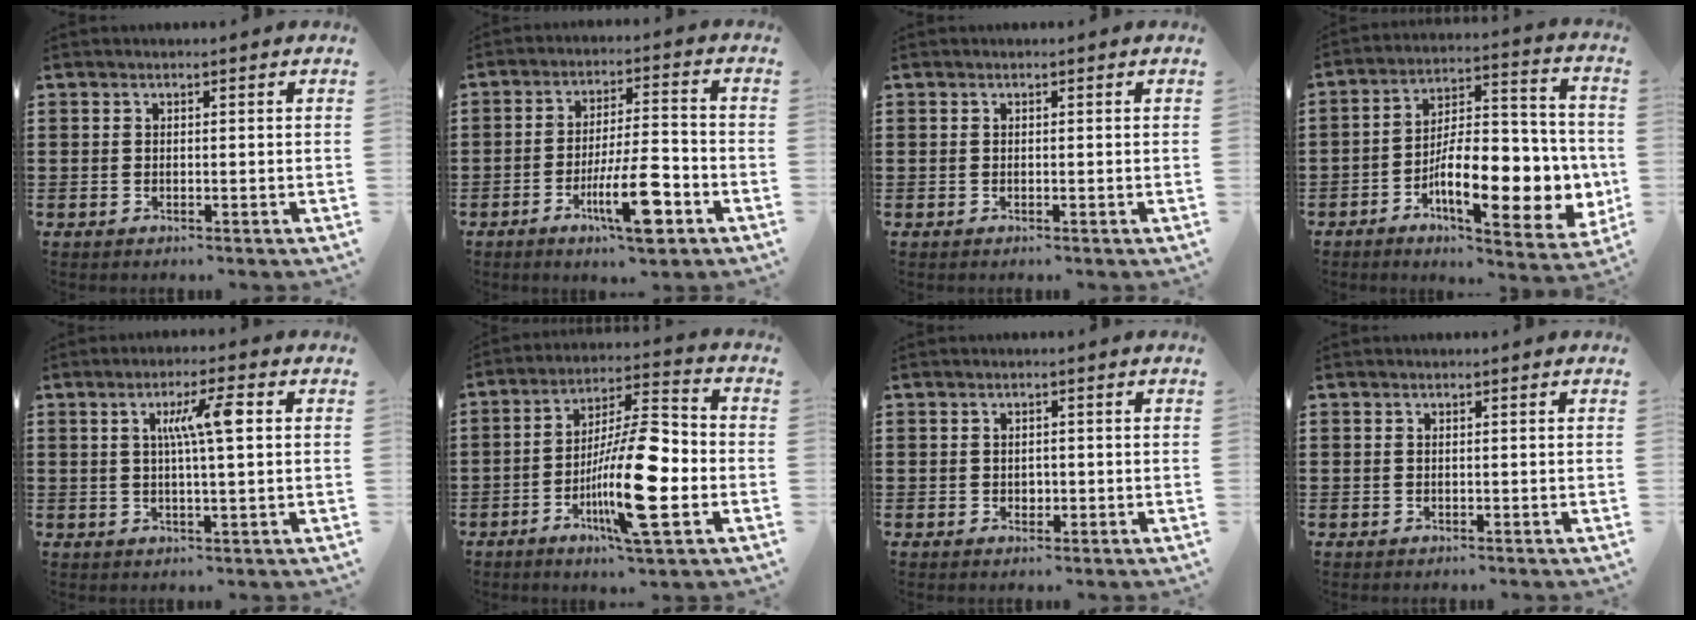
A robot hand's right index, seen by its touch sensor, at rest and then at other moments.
{"total": 11.0, "force": [-4.9, 2.5, 9.6], "torque": [-0.175, 0.001, -0.085]}
{"total": 0.0}
{"total": 14.4, "force": [-4.6, 5.9, 12.4], "torque": [-0.205, -0.010, -0.082]}
{"total": 6.3, "force": [1.4, 0.6, 6.1], "torque": [-0.118, 0.005, 0.017]}
{"total": 16.1, "force": [-4.5, 3.6, 15.0], "torque": [-0.295, -0.007, -0.079]}
{"total": 1.1, "force": [-0.1, 0.8, 0.7], "torque": [-0.015, 0.004, -0.004]}
{"total": 0.0}